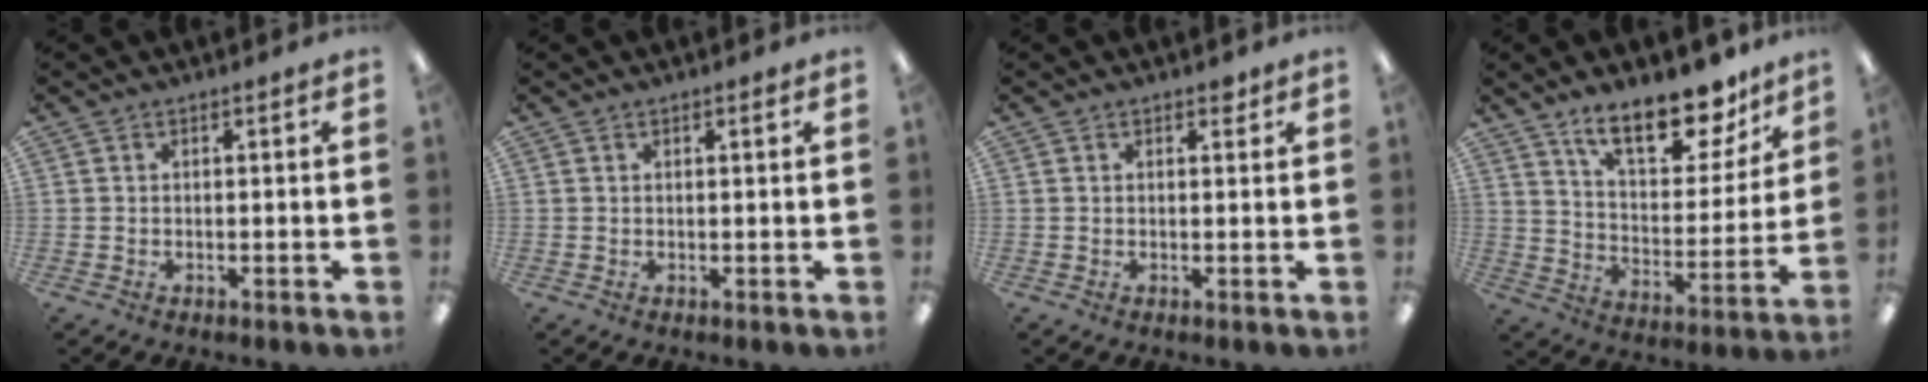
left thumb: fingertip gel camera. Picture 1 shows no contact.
{"total": 0.8, "force": [0.6, 0.2, 0.5], "torque": [-0.011, 0.002, 0.010]}
{"total": 1.8, "force": [1.3, 0.9, 0.9], "torque": [-0.002, -0.003, 0.018]}
{"total": 18.5, "force": [13.9, 7.2, 9.8], "torque": [-0.149, -0.083, 0.237]}